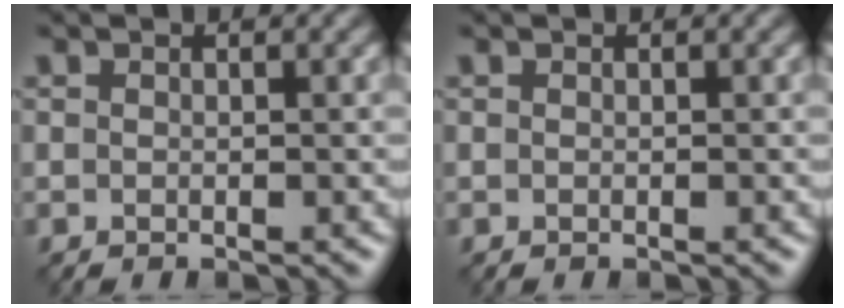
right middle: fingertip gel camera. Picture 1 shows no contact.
{"total": 0.0}